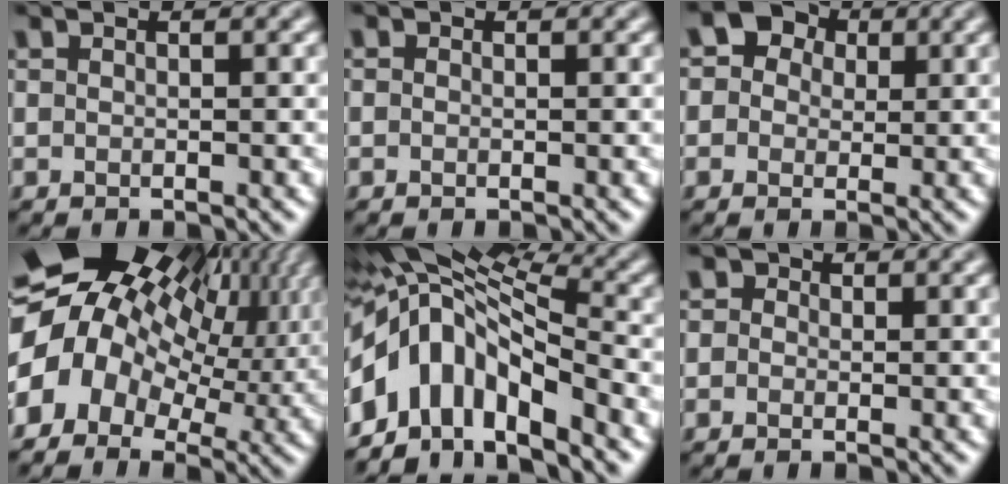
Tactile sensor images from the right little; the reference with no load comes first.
{"total": 0.0}
{"total": 6.6, "force": [2.3, 5.4, 2.9], "torque": [-0.028, 0.033, -0.003]}
{"total": 15.8, "force": [3.3, 11.3, 10.6], "torque": [-0.193, 0.013, 0.068]}
{"total": 10.7, "force": [-3.5, 5.7, 8.4], "torque": [-0.145, 0.005, -0.077]}
{"total": 1.8, "force": [0.6, 1.5, 0.8], "torque": [-0.003, 0.004, -0.019]}